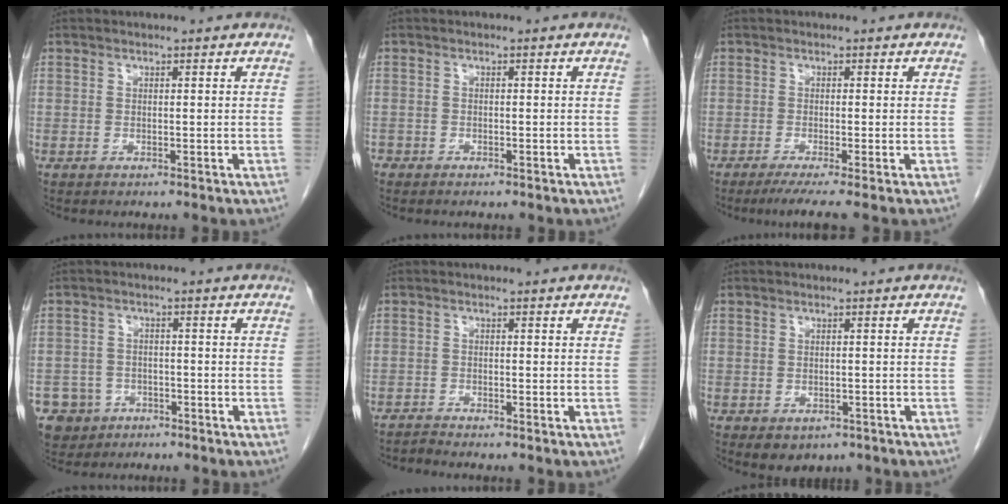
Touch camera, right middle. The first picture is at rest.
{"total": 1.2, "force": [-1.0, 0.8, 0.2], "torque": [-0.004, 0.002, -0.017]}
{"total": 4.0, "force": [-2.8, -0.5, 2.8], "torque": [-0.043, -0.013, -0.051]}
{"total": 6.7, "force": [-3.5, 5.6, 0.7], "torque": [-0.018, 0.009, -0.052]}
{"total": 1.1, "force": [-1.0, -0.3, -0.3], "torque": [0.010, -0.005, -0.021]}
{"total": 3.8, "force": [-2.2, 2.6, 1.7], "torque": [-0.018, -0.003, -0.019]}